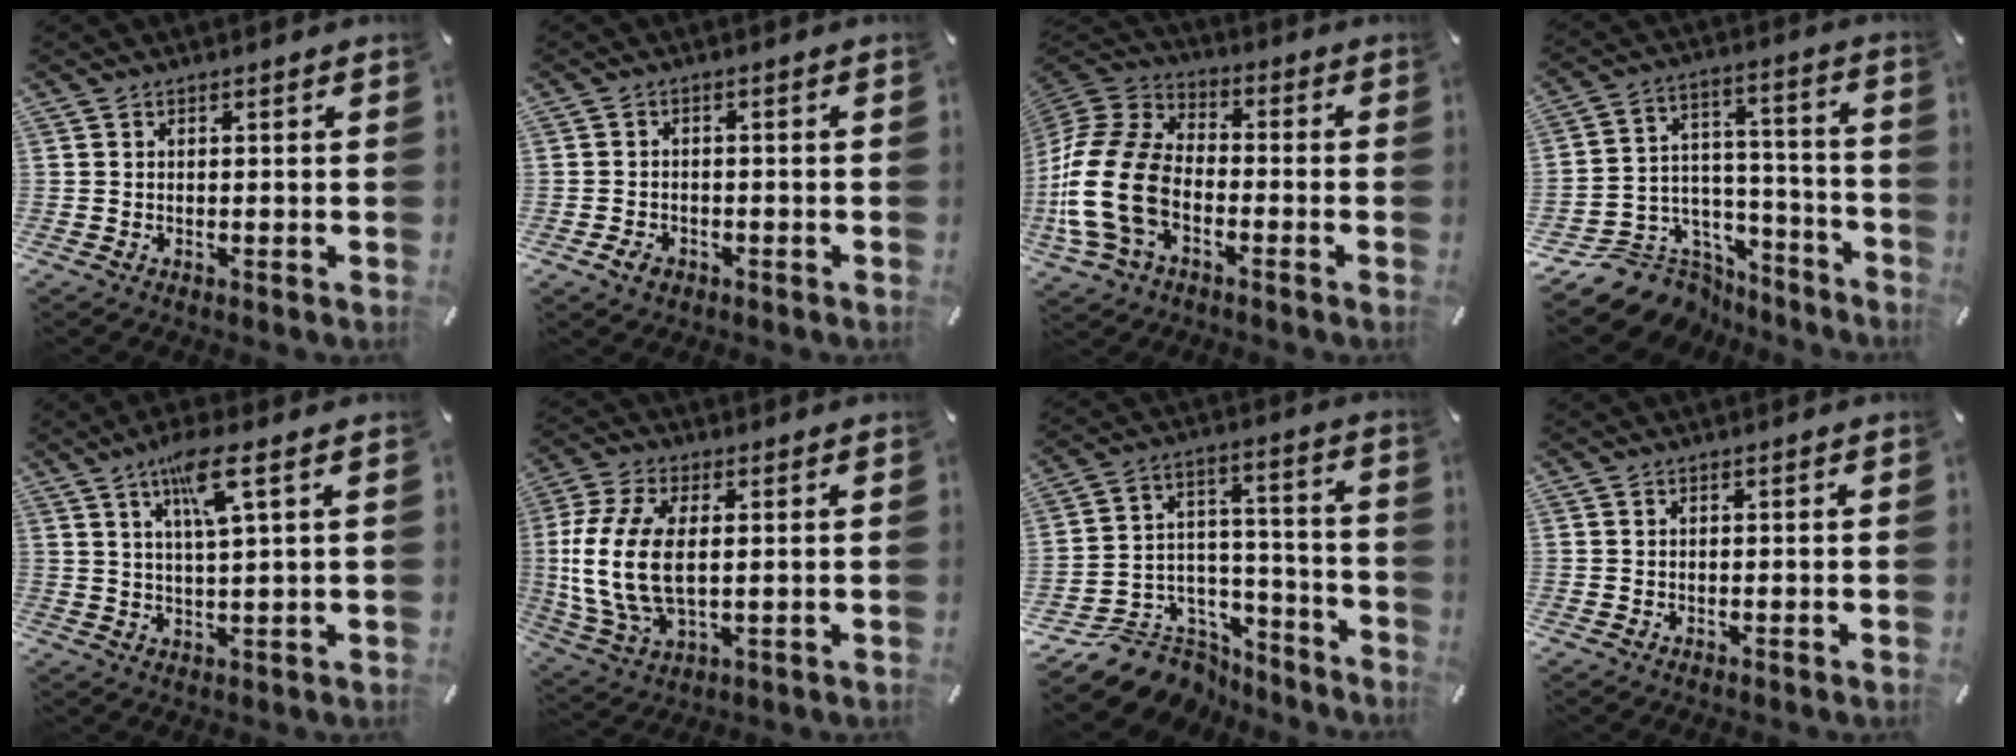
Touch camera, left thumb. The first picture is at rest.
{"total": 2.7, "force": [-1.5, 1.9, 1.1], "torque": [-0.025, 0.007, -0.032]}
{"total": 18.2, "force": [-6.4, 12.4, 11.7], "torque": [-0.263, 0.028, -0.117]}
{"total": 13.3, "force": [-7.5, 10.3, 3.8], "torque": [-0.058, 0.031, -0.112]}
{"total": 9.0, "force": [4.4, 1.1, 7.8], "torque": [-0.152, 0.001, 0.071]}
{"total": 14.3, "force": [1.4, 7.9, 11.8], "torque": [-0.271, -0.009, 0.027]}
{"total": 11.8, "force": [-6.7, 9.4, 2.7], "torque": [-0.044, 0.031, -0.101]}
{"total": 0.0}